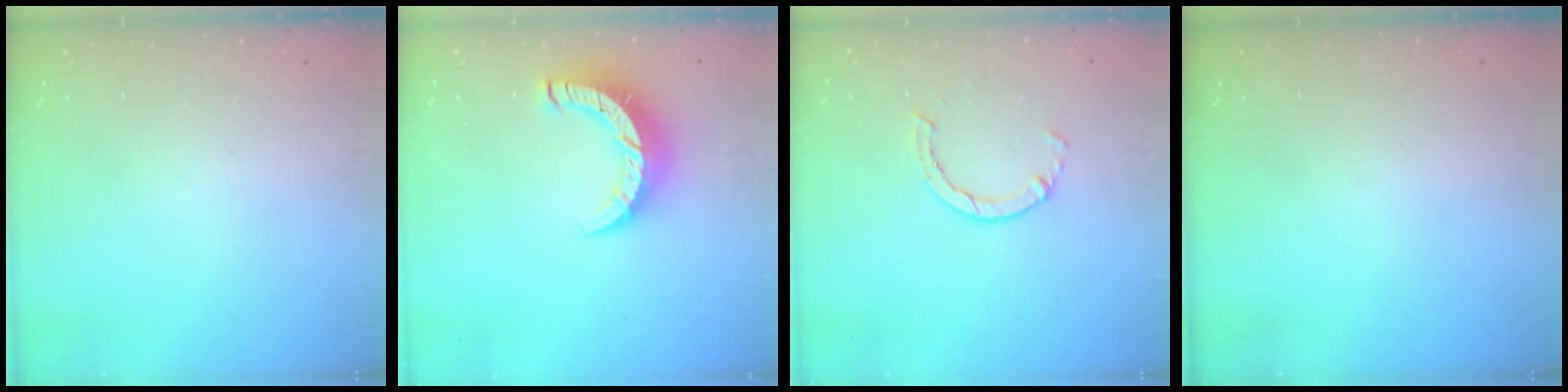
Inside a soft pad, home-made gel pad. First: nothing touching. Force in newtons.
{"total": 9.9, "press": 9.9, "slide": 0.6}
{"total": 2.9, "press": 2.9, "slide": 0.4}
{"total": 0.0}